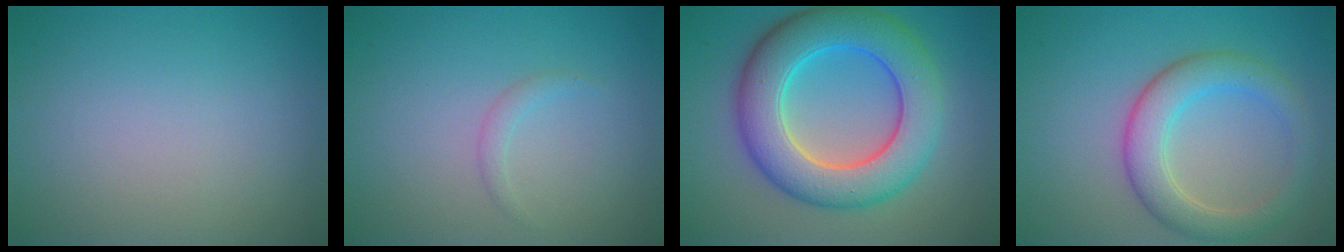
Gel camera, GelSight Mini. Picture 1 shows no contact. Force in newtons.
{"total": 0.9, "press": 0.9, "slide": 0.1}
{"total": 9.6, "press": 9.6, "slide": 0.4}
{"total": 4.8, "press": 4.8, "slide": 0.4}